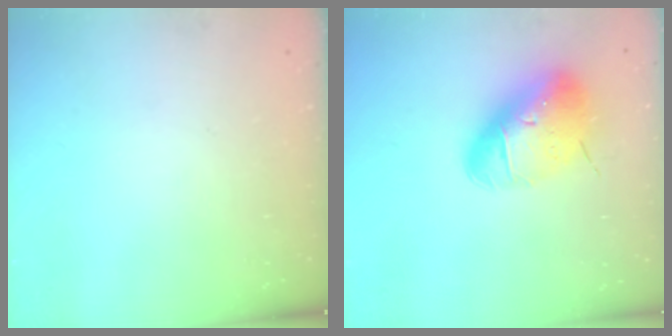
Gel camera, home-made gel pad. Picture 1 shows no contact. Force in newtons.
{"total": 16.6, "press": 16.5, "slide": 2.5}